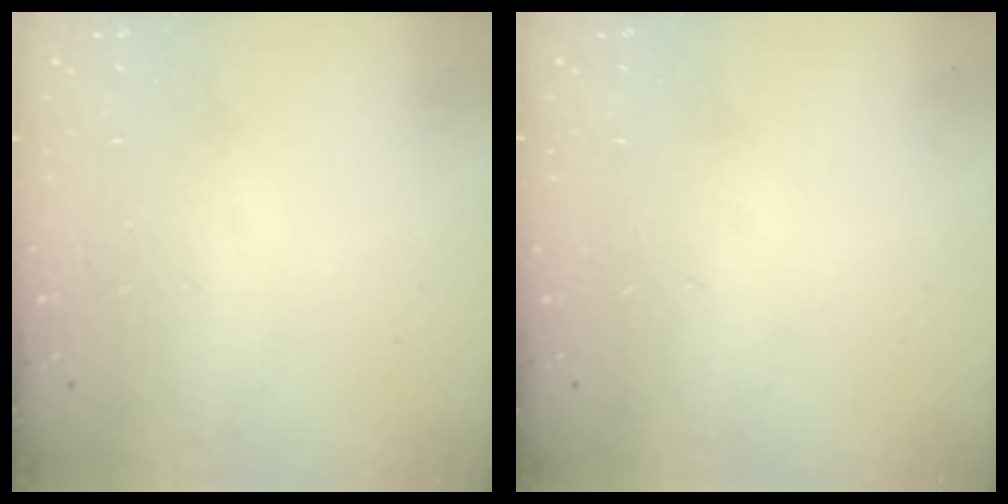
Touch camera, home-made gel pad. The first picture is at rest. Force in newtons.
{"total": 0.0}